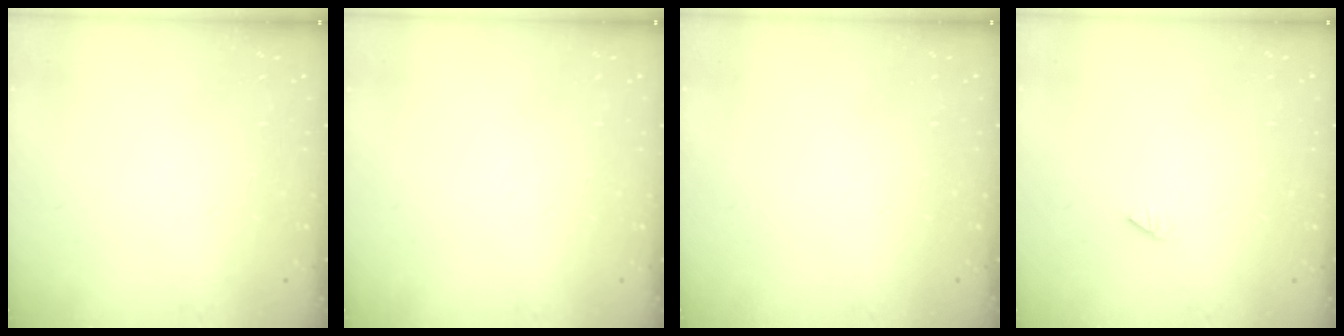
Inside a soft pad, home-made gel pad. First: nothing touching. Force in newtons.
{"total": 0.0}
{"total": 0.0}
{"total": 0.0}